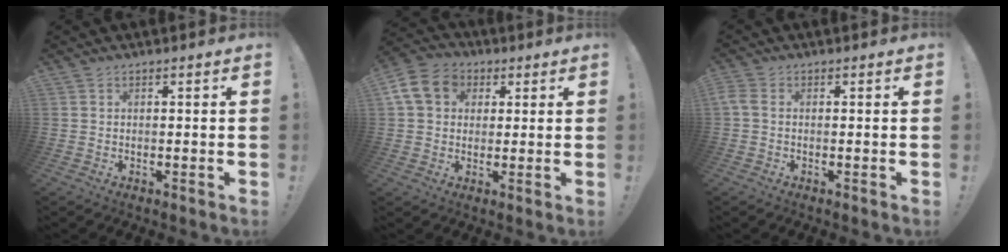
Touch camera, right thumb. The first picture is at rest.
{"total": 12.4, "force": [3.7, 10.0, 6.3], "torque": [-0.101, 0.004, 0.076]}
{"total": 2.0, "force": [0.1, 1.3, 1.4], "torque": [-0.031, 0.003, 0.004]}